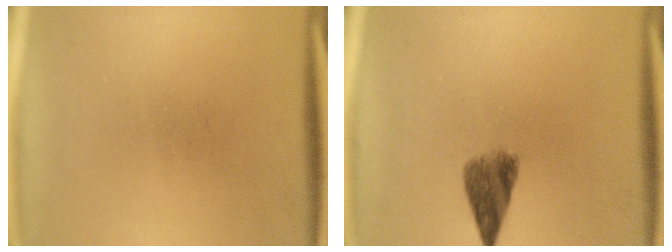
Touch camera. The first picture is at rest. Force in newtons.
{"total": 4.7}